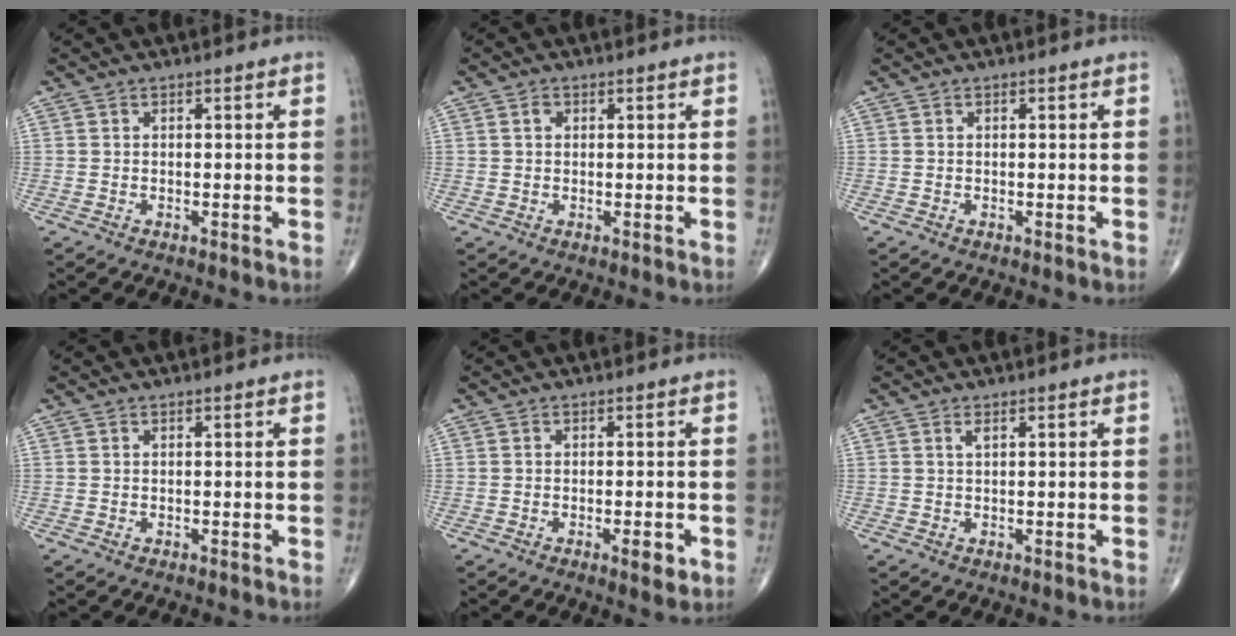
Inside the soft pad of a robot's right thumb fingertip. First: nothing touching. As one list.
[{"total": 1.3, "force": [0.4, 1.0, 0.7], "torque": [-0.011, 0.003, 0.006]}, {"total": 0.0}, {"total": 0.0}, {"total": 3.0, "force": [-1.2, 0.9, 2.6], "torque": [-0.034, -0.003, -0.017]}, {"total": 0.8, "force": [0.4, 0.2, 0.7], "torque": [-0.016, 0.001, 0.007]}]